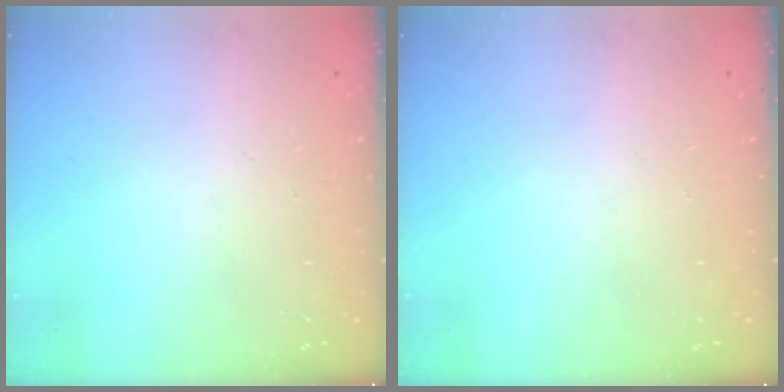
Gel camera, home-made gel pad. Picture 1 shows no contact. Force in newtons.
{"total": 0.0}